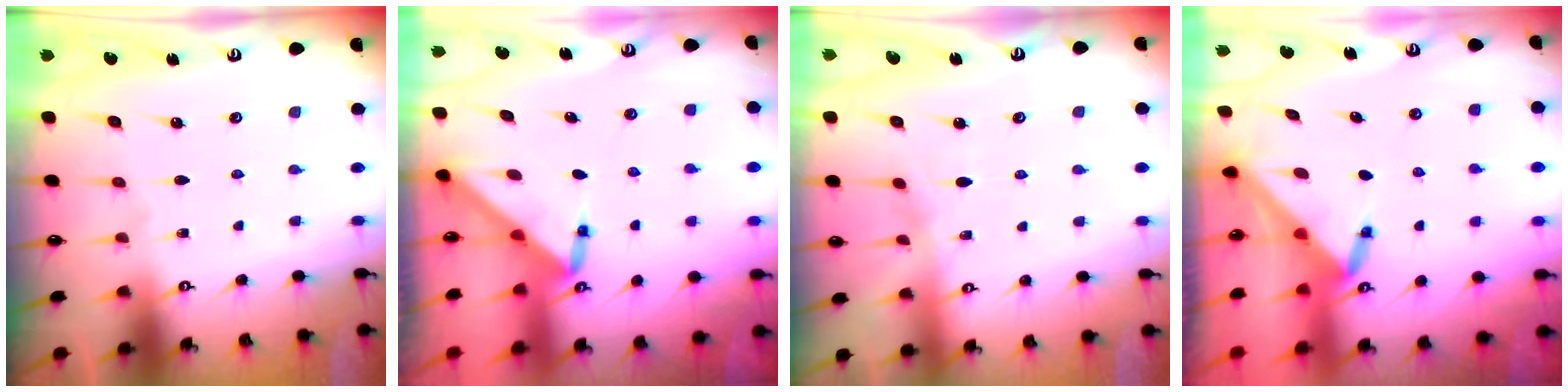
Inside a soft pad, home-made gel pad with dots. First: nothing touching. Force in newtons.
{"total": 3.0, "press": 3.0, "slide": 0.3}
{"total": 6.6, "press": 6.6, "slide": 0.6}
{"total": 3.6, "press": 3.5, "slide": 0.3}